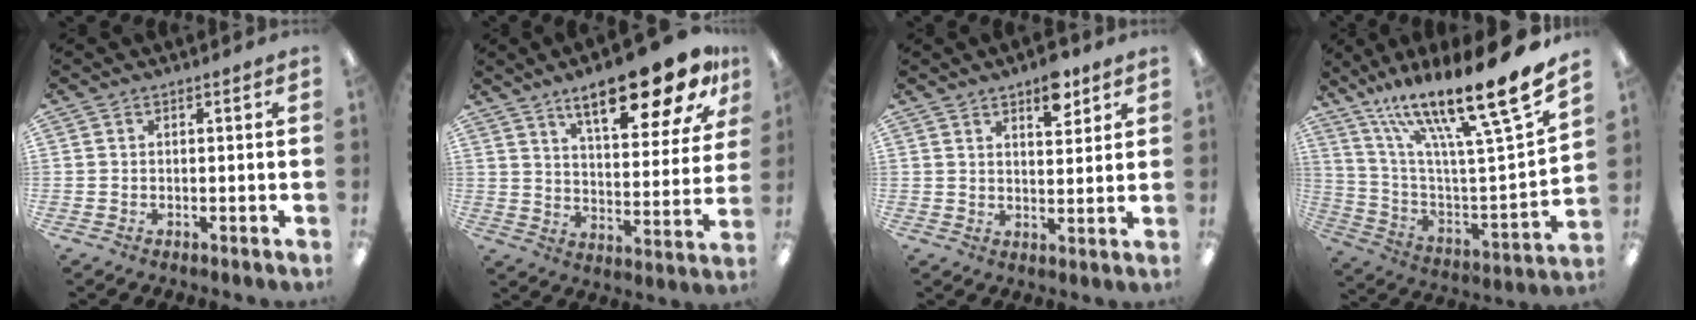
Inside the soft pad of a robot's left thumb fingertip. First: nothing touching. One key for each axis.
{"total": 20.3, "fx": 13.6, "fy": 6.4, "fz": 13.6, "tx": -0.193, "ty": -0.080, "tz": 0.218}
{"total": 7.1, "fx": 4.9, "fy": 3.0, "fz": 4.2, "tx": -0.045, "ty": -0.028, "tz": 0.078}
{"total": 23.0, "fx": 16.9, "fy": 2.9, "fz": 15.3, "tx": -0.241, "ty": -0.122, "tz": 0.267}